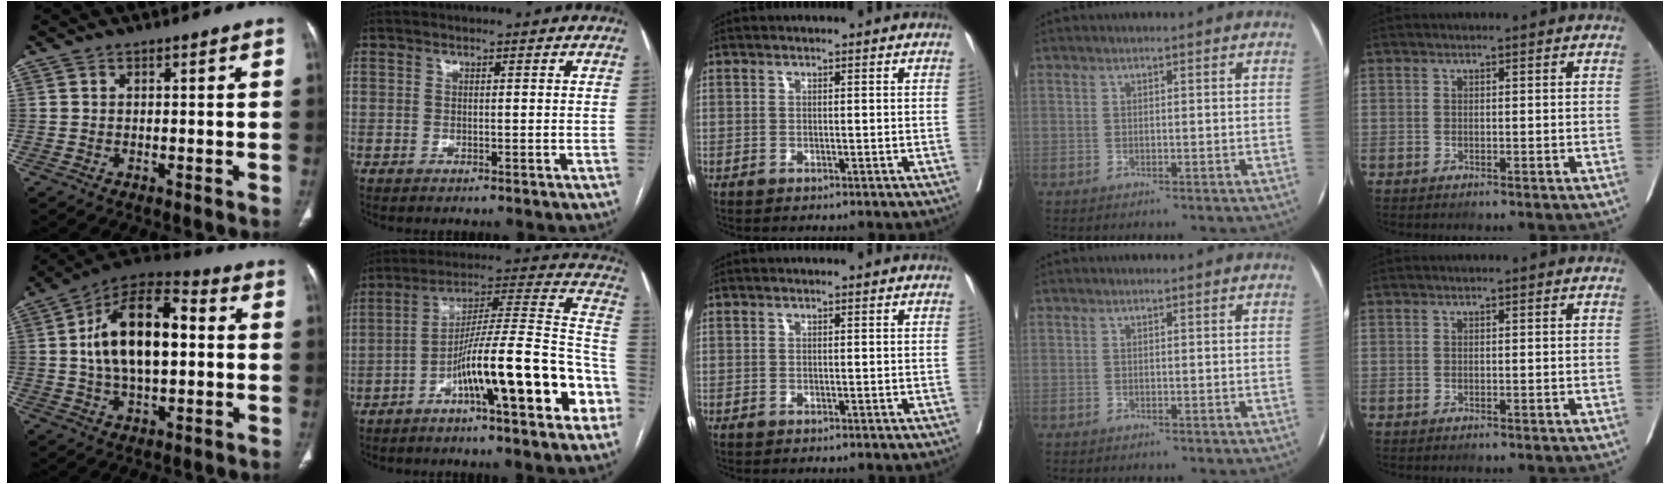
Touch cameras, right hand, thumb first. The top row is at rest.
{"thumb": {"total": 18.0, "force": [1.5, 9.3, 15.3], "torque": [-0.254, 0.027, 0.017]}, "index": {"total": 19.1, "force": [-8.5, 2.1, 16.9], "torque": [-0.225, 0.043, -0.129]}}